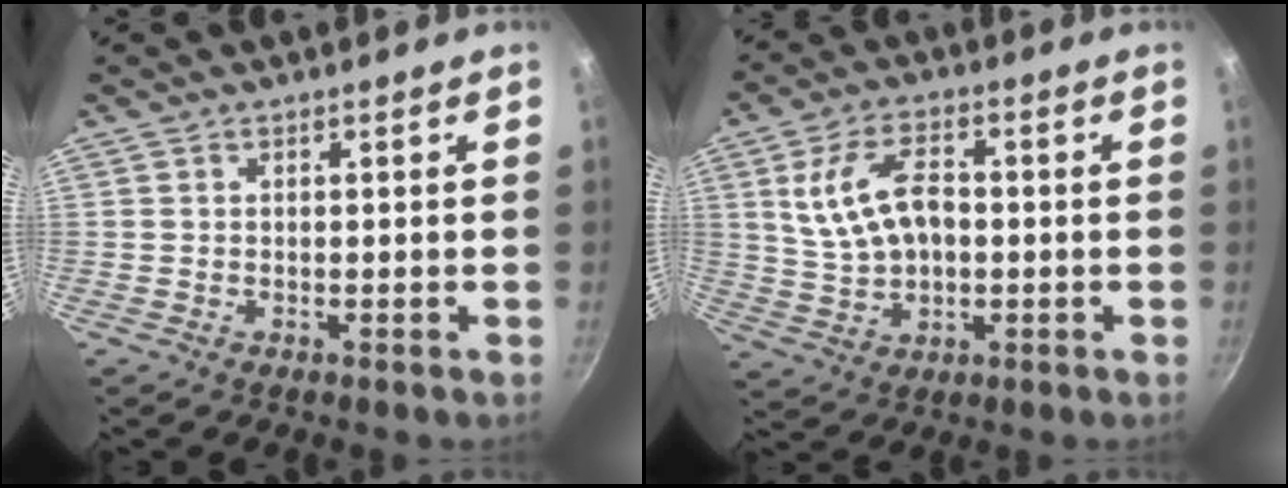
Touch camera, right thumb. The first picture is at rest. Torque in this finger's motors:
{"motor_torque": [-0.01, 0.03, 1.22, -0.01, 0.33]}